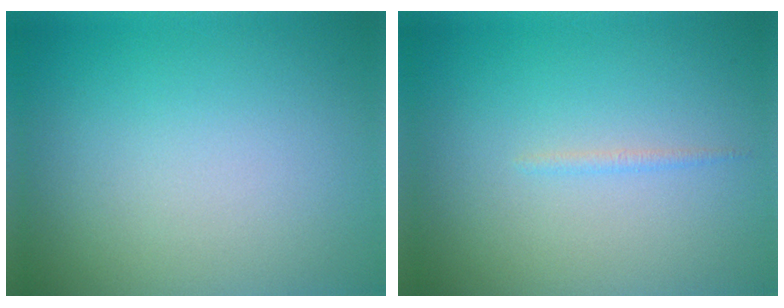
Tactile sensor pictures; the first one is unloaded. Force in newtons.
{"total": 0.6, "press": 0.6, "slide": 0.1}